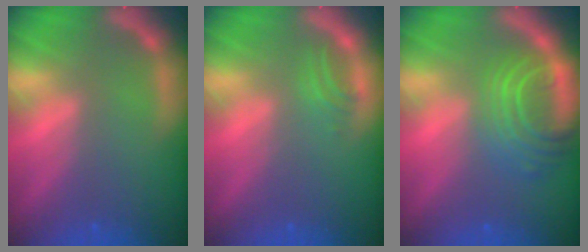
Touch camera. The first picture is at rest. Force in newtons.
{"total": 1.5}
{"total": 7.5}